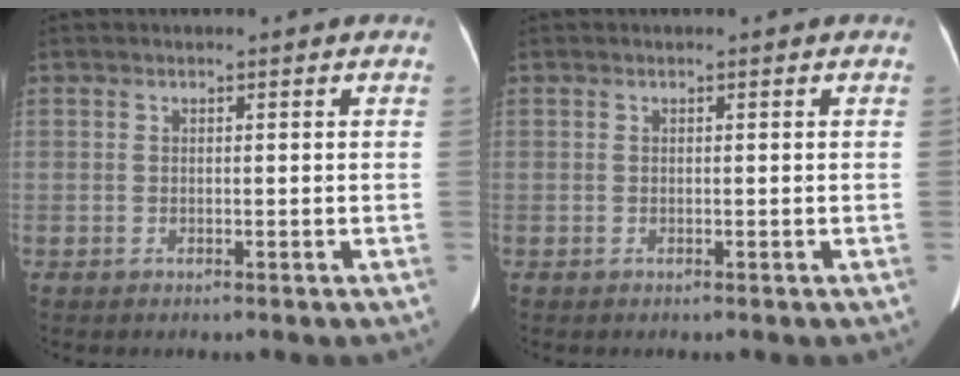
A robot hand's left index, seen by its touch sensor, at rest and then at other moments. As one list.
[{"total": 0.0}]